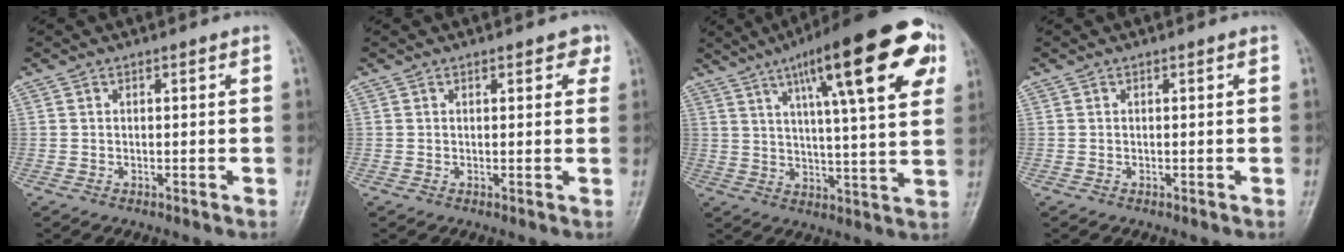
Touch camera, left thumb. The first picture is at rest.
{"total": 2.6, "force": [1.4, 1.4, 1.6], "torque": [-0.002, -0.002, 0.013]}
{"total": 23.3, "force": [10.4, 5.4, 20.2], "torque": [-0.275, -0.002, 0.148]}
{"total": 0.0}